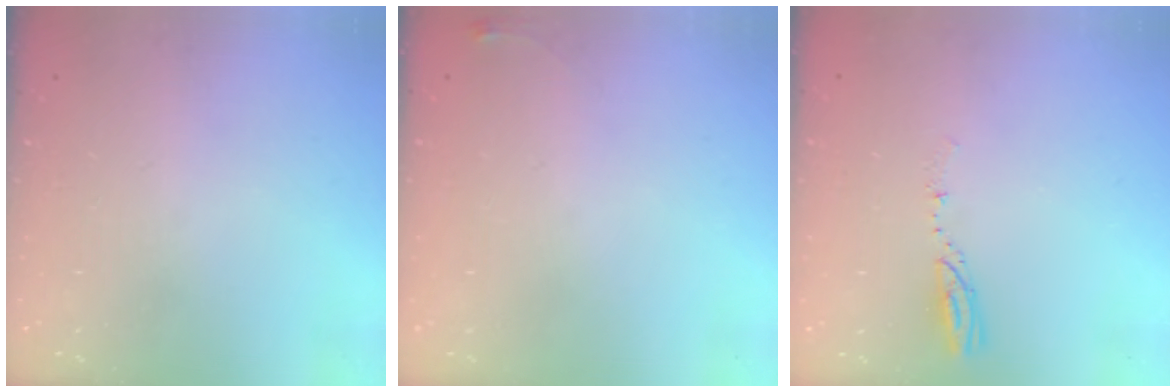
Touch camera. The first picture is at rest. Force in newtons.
{"total": 3.4, "press": 3.4, "slide": 0.5}
{"total": 3.9, "press": 3.9, "slide": 0.4}